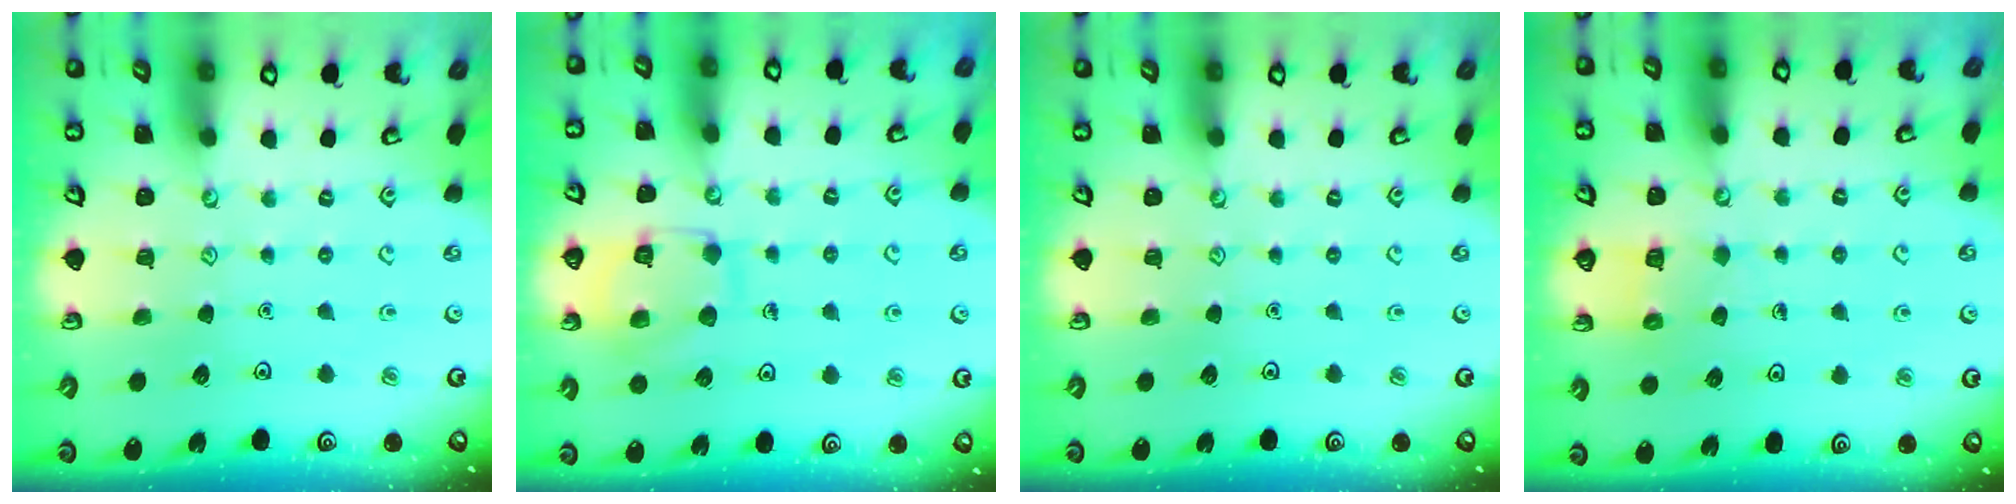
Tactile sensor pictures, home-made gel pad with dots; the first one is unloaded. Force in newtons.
{"total": 11.2, "press": 11.2, "slide": 0.6}
{"total": 0.0}
{"total": 4.6, "press": 4.6, "slide": 0.3}